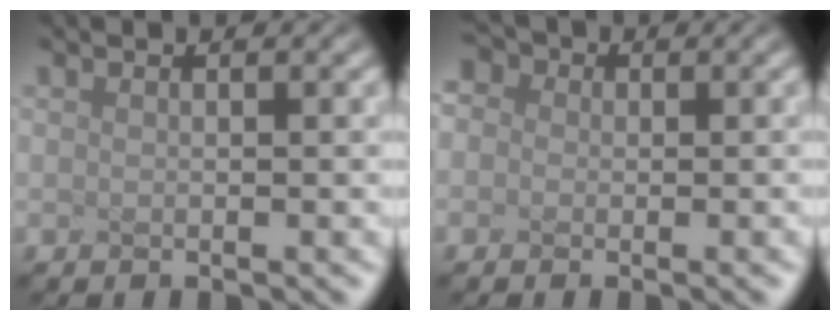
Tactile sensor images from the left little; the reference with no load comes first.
{"total": 1.5, "force": [0.0, 1.4, 0.4], "torque": [-0.018, 0.010, 0.007]}